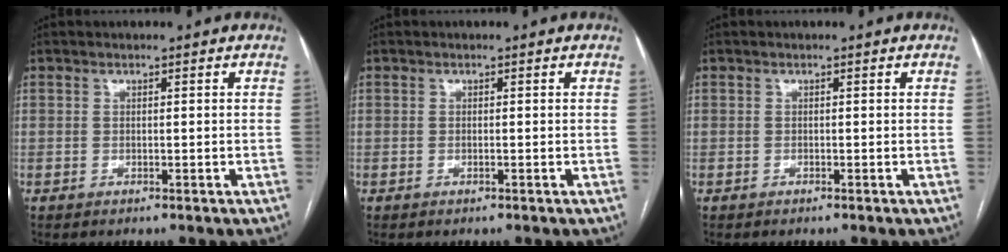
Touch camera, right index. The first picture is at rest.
{"total": 0.0}
{"total": 0.0}